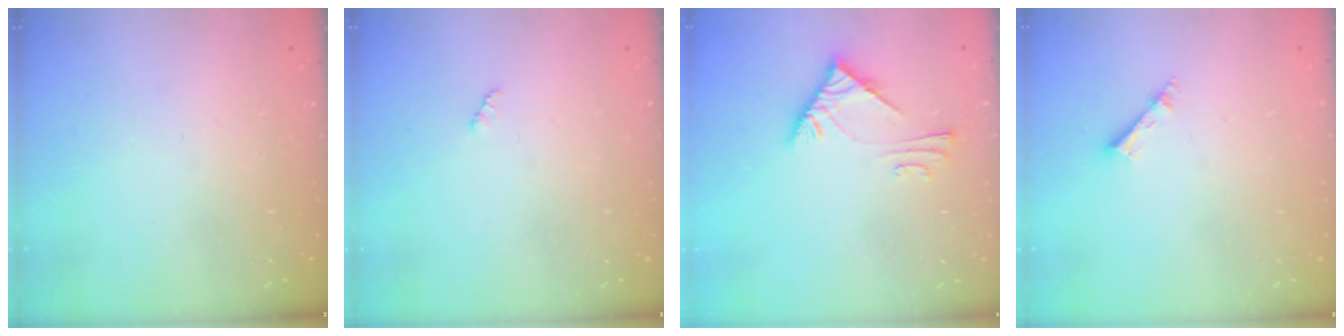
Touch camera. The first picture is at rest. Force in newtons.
{"total": 2.8, "press": 2.8, "slide": 0.4}
{"total": 6.0, "press": 6.0, "slide": 0.7}
{"total": 2.5, "press": 2.5, "slide": 0.1}